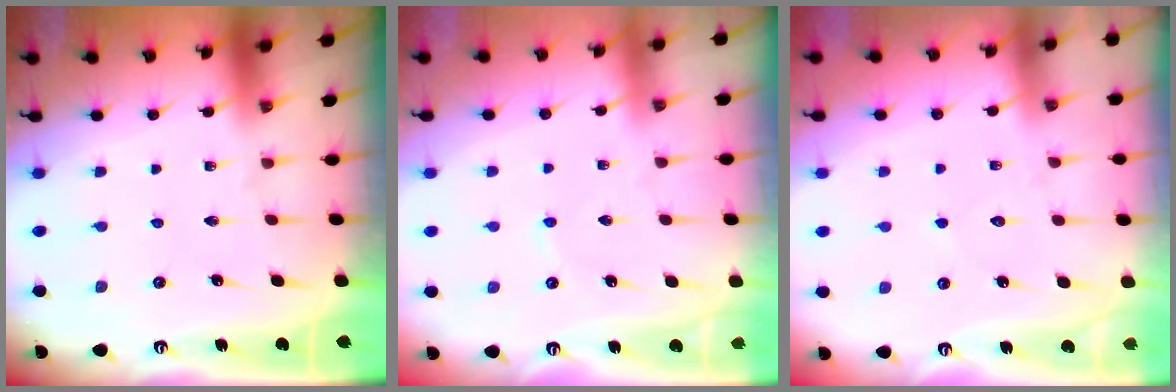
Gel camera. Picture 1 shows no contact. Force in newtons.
{"total": 1.5, "press": 1.4, "slide": 0.4}
{"total": 5.4, "press": 5.4, "slide": 0.7}